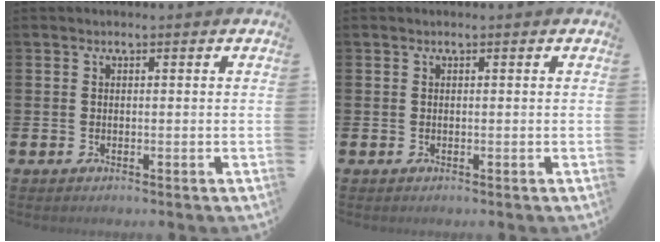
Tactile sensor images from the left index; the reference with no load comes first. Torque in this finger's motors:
{"motor_torque": [-0.11, 0.08, -0.05, -0.01]}